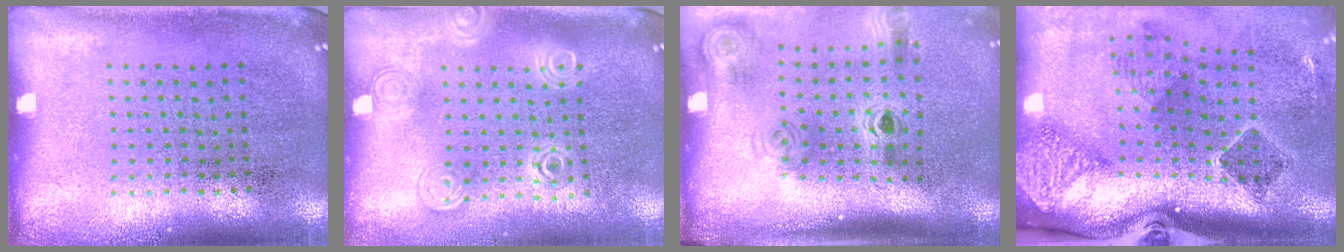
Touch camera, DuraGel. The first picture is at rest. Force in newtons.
{"total": 1.4, "press": 1.3, "slide": 0.4}
{"total": 2.1, "press": 1.4, "slide": 1.5}
{"total": 2.8, "press": 1.8, "slide": 2.1}